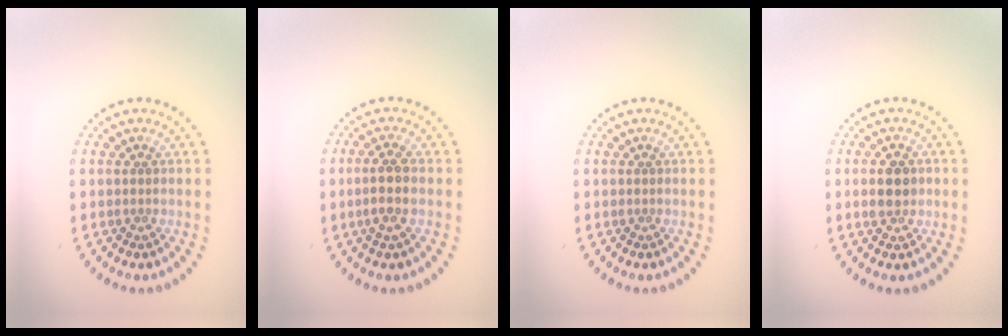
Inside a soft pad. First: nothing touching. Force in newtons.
{"total": 2.4, "press": 2.2, "slide": 1.0}
{"total": 0.0}
{"total": 2.9, "press": 2.9, "slide": 0.1}